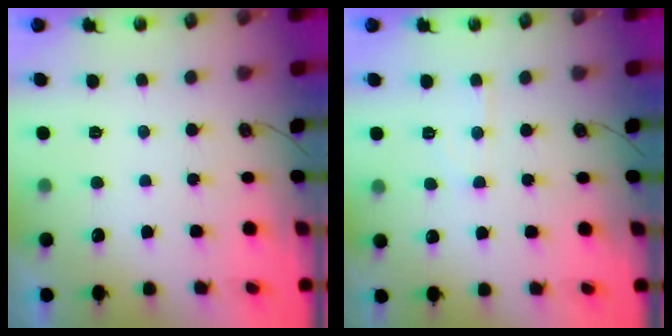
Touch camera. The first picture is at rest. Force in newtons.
{"total": 6.7, "press": 6.7, "slide": 0.7}